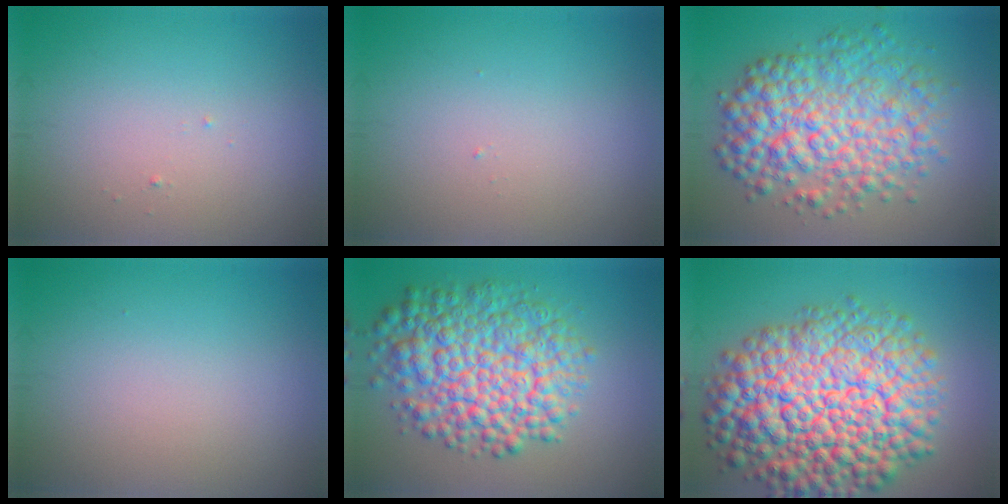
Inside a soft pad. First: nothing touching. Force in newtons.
{"total": 0.0}
{"total": 8.2, "press": 8.2, "slide": 0.1}
{"total": 0.0}
{"total": 9.5, "press": 9.5, "slide": 0.2}
{"total": 15.5, "press": 15.5, "slide": 0.6}